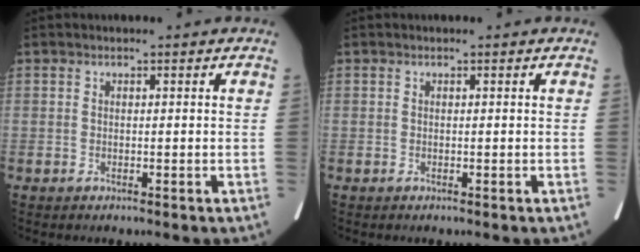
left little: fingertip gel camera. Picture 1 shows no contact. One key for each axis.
{"total": 0.0}